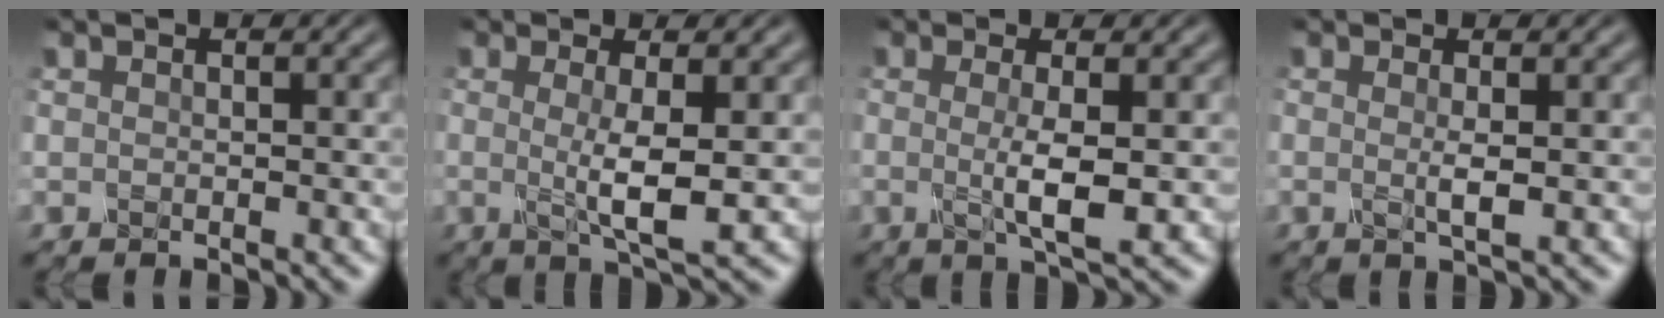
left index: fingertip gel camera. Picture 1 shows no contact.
{"total": 3.9, "force": [0.0, 0.6, 3.8], "torque": [-0.065, -0.012, 0.000]}
{"total": 3.7, "force": [-0.2, 0.6, 3.6], "torque": [-0.062, -0.010, -0.003]}
{"total": 1.6, "force": [-0.1, 0.2, 1.6], "torque": [-0.030, -0.005, -0.004]}